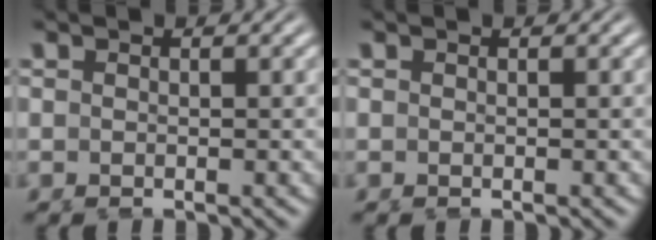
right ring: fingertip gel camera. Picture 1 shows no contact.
{"total": 0.0}